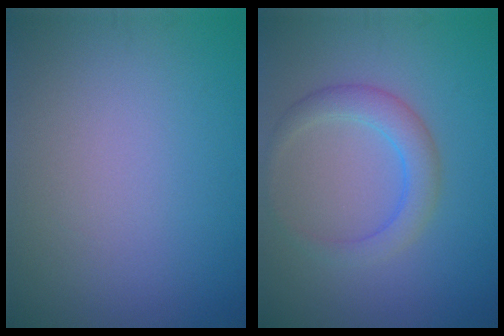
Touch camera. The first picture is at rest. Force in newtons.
{"total": 3.1, "press": 3.1, "slide": 0.1}